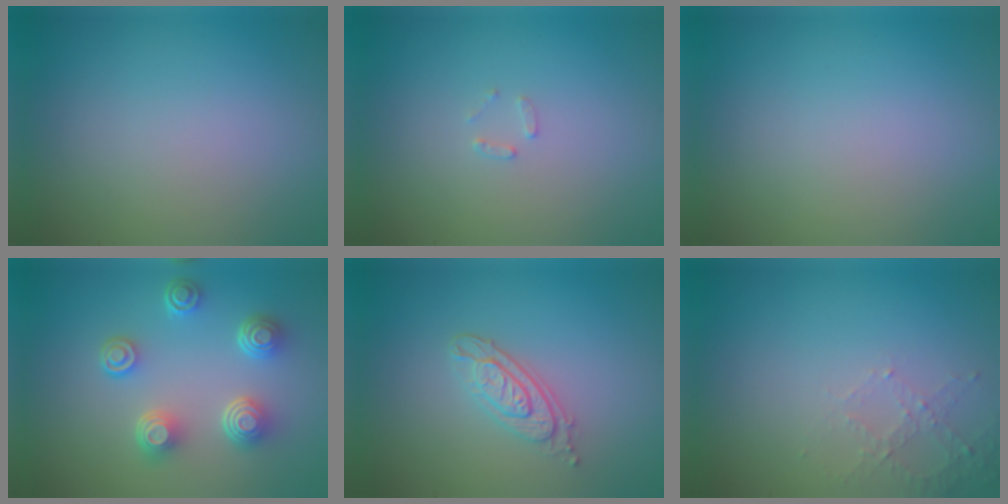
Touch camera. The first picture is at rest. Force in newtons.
{"total": 0.9, "press": 0.9, "slide": 0.2}
{"total": 0.0}
{"total": 5.0, "press": 3.8, "slide": 3.3}
{"total": 2.9, "press": 2.6, "slide": 1.4}
{"total": 1.8, "press": 1.7, "slide": 0.5}